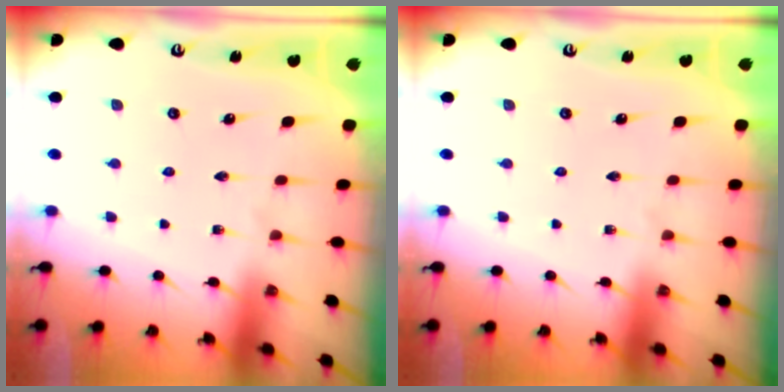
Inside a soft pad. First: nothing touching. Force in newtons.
{"total": 0.0}